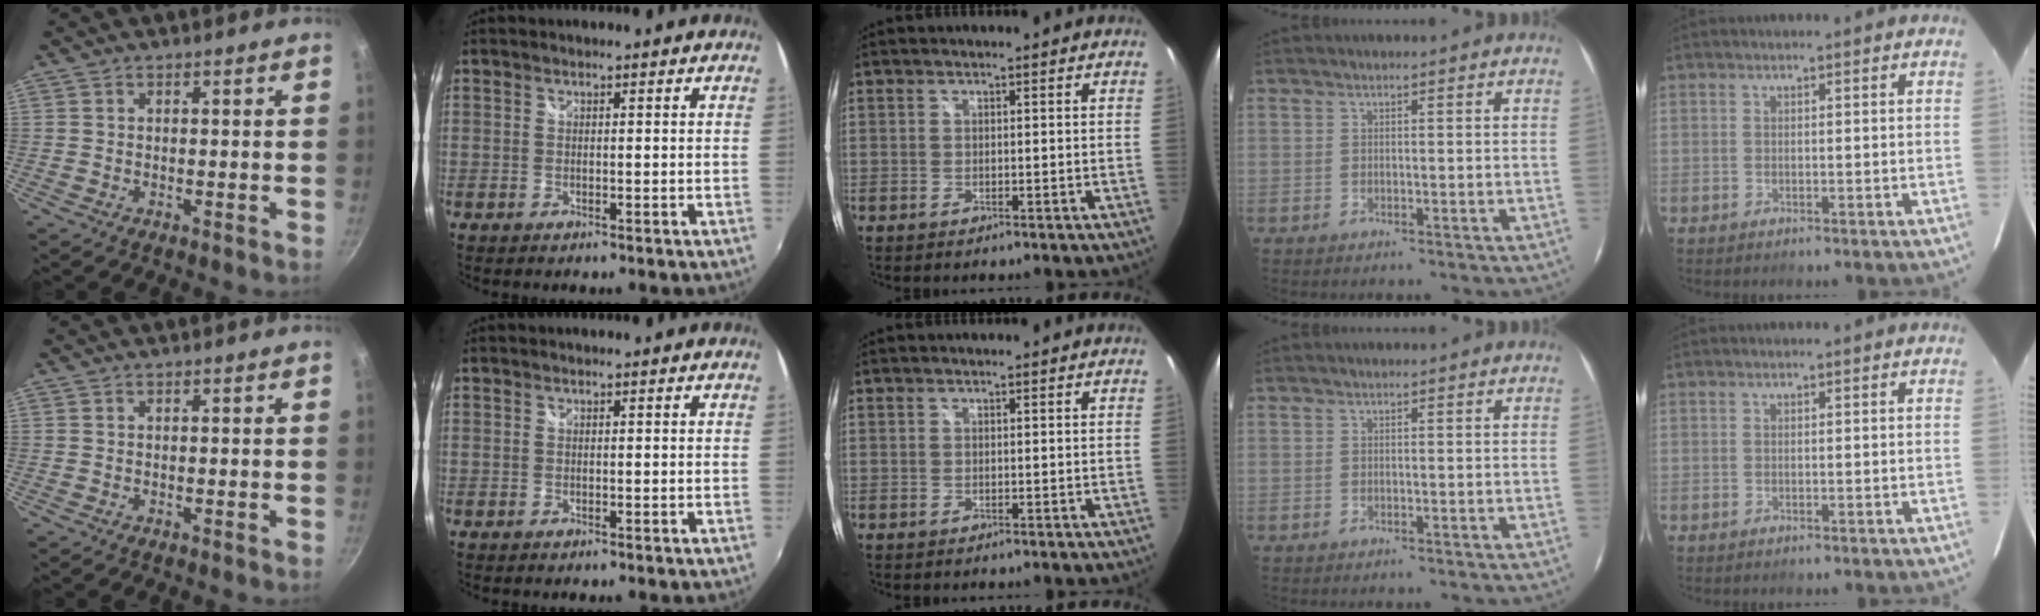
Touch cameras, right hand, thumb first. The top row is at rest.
{}